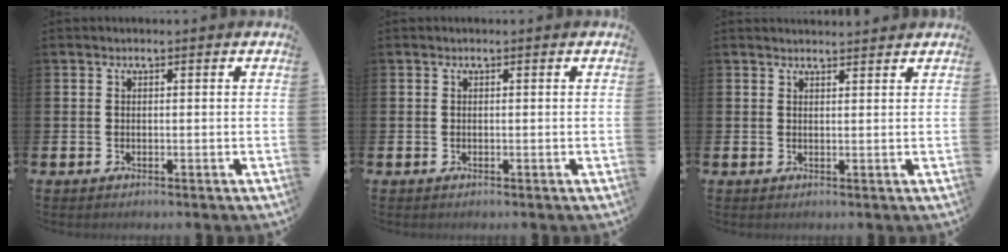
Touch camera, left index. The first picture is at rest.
{"total": 0.0}
{"total": 1.7, "force": [1.7, 0.1, -0.1], "torque": [0.007, -0.009, 0.029]}